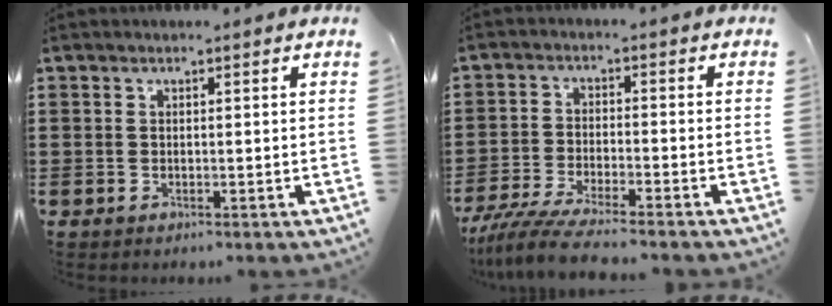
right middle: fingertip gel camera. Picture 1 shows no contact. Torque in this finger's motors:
{"motor_torque": [0.68, -0.06, 0.51, 0.11]}